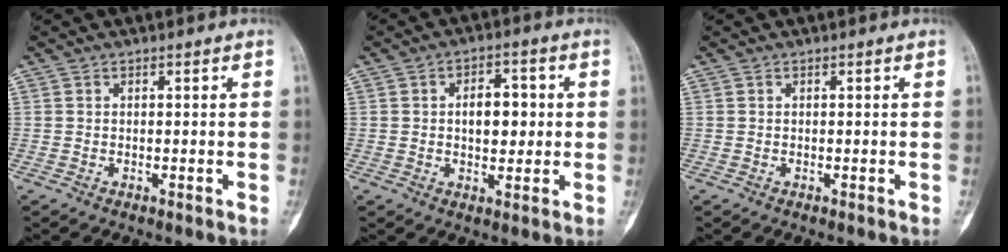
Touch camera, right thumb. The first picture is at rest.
{"total": 6.9, "force": [0.6, 4.2, 5.5], "torque": [-0.054, 0.011, 0.009]}
{"total": 0.0}